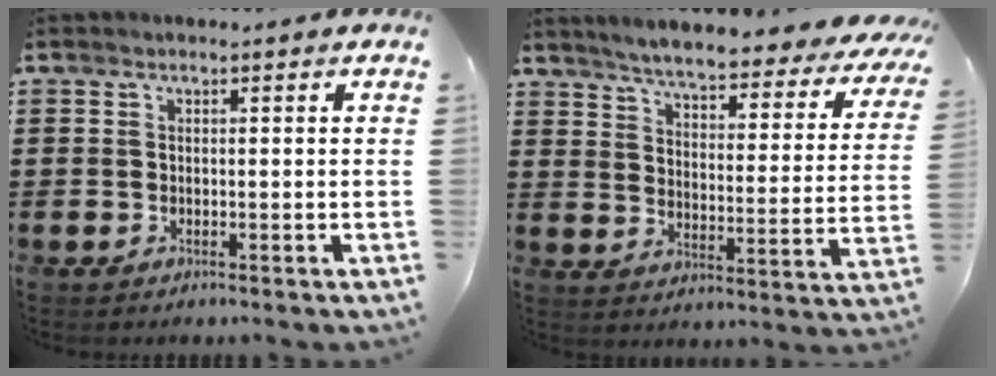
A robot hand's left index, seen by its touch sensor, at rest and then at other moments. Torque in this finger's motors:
{"motor_torque": [2.14, 0.00, 1.05, 0.21]}